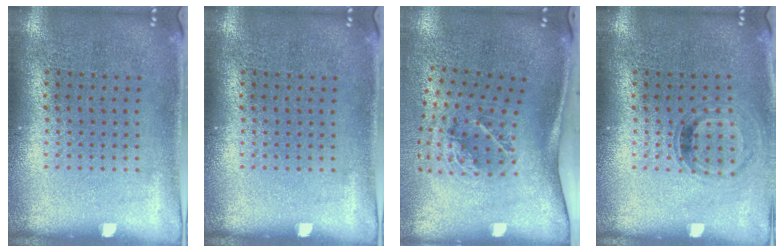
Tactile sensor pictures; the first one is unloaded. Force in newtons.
{"total": 0.0}
{"total": 2.0, "press": 1.3, "slide": 1.6}
{"total": 0.9, "press": 0.9, "slide": 0.3}